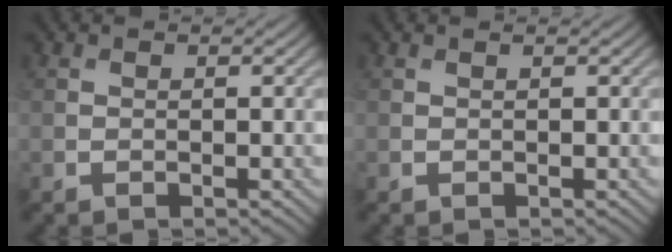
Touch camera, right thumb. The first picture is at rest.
{"total": 0.0}